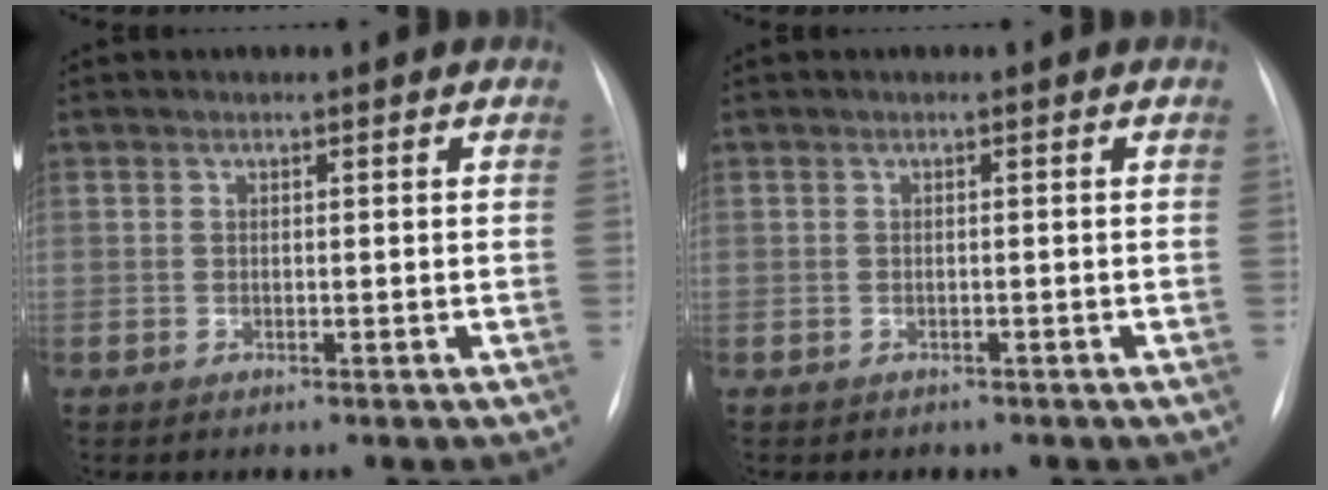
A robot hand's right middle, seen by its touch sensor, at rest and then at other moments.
{"total": 1.6, "force": [-1.3, 0.9, 0.5], "torque": [-0.016, 0.001, -0.009]}